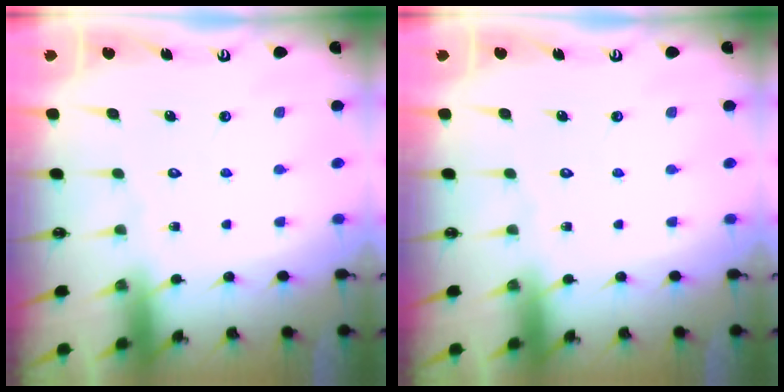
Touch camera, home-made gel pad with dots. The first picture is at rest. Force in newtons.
{"total": 0.0}